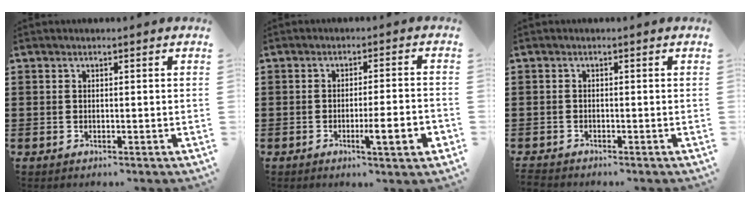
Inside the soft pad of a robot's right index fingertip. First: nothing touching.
{"total": 5.8, "force": [-2.2, 0.4, 5.4], "torque": [-0.085, -0.007, -0.034]}
{"total": 1.1, "force": [-1.1, 0.1, -0.2], "torque": [0.000, 0.003, -0.024]}